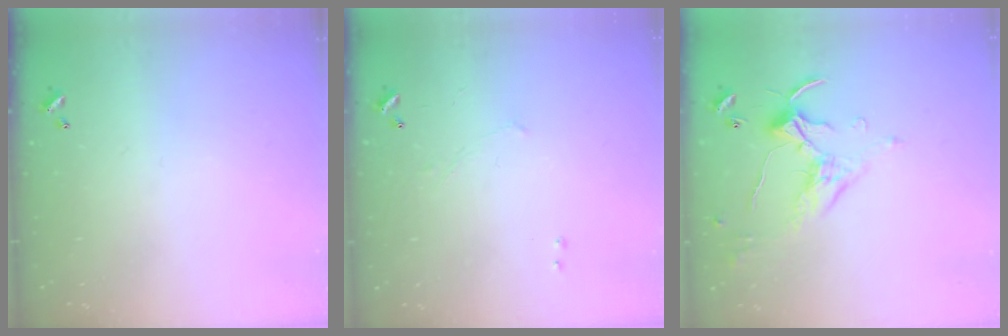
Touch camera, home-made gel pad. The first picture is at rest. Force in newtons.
{"total": 3.0, "press": 3.0, "slide": 0.3}
{"total": 1.5, "press": 1.3, "slide": 0.8}